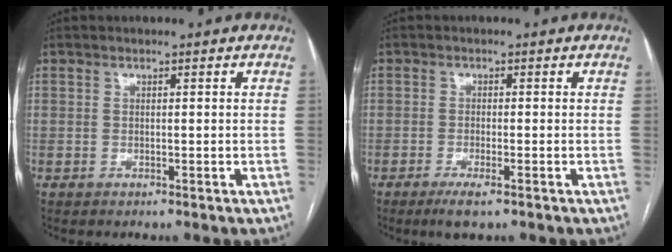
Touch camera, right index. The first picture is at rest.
{"total": 3.3, "force": [-2.1, 0.4, 2.5], "torque": [-0.048, -0.008, -0.036]}